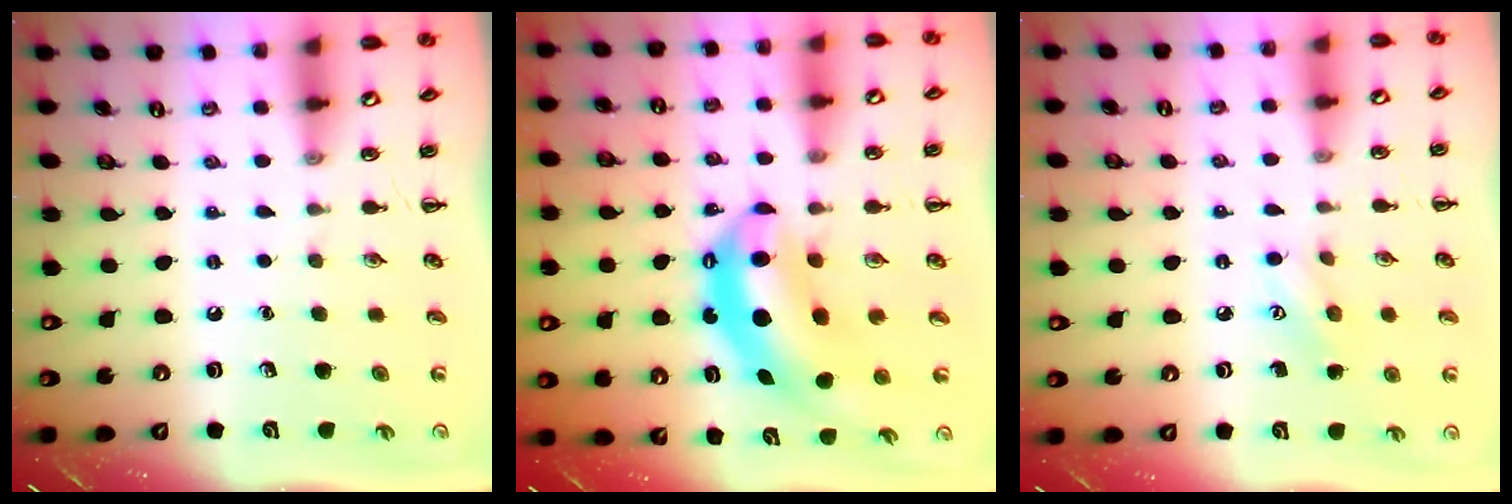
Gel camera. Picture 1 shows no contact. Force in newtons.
{"total": 8.9, "press": 8.6, "slide": 2.3}
{"total": 6.6, "press": 6.5, "slide": 1.2}